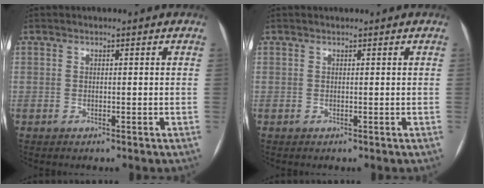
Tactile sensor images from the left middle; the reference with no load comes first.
{"total": 0.7, "force": [0.7, 0.1, 0.1], "torque": [-0.005, 0.016, 0.014]}